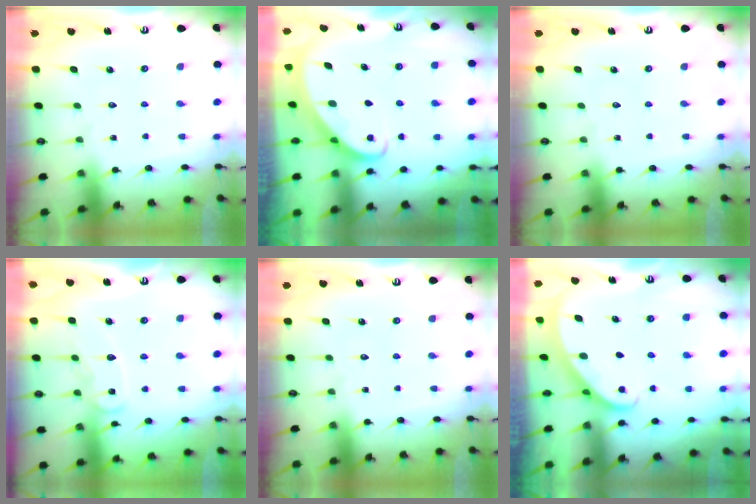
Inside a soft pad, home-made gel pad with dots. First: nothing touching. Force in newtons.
{"total": 2.6, "press": 2.6, "slide": 0.3}
{"total": 0.0}
{"total": 9.7, "press": 9.7, "slide": 0.8}
{"total": 0.0}
{"total": 2.2, "press": 2.2, "slide": 0.1}